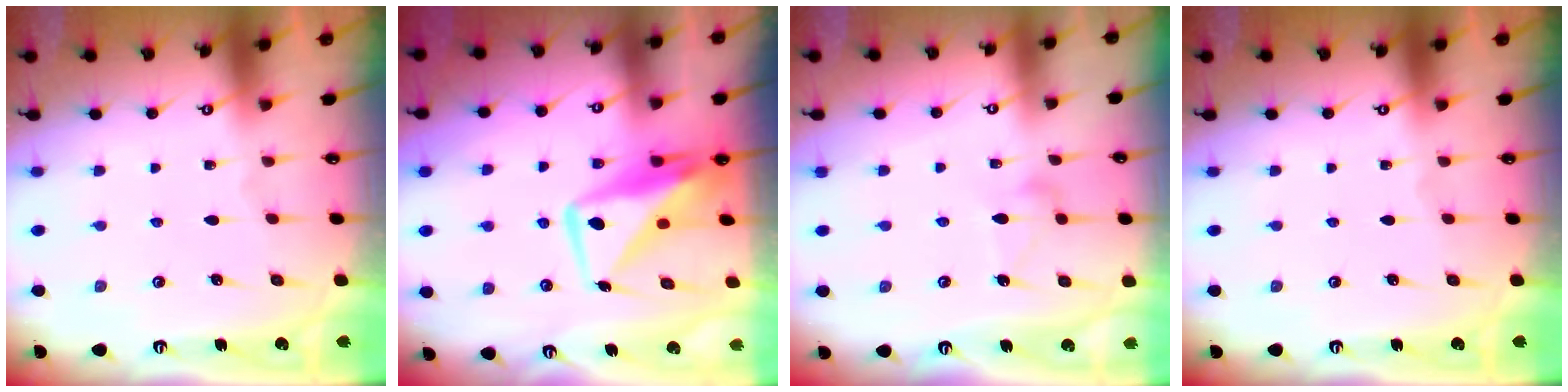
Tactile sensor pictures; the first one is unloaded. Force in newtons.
{"total": 11.3, "press": 11.2, "slide": 0.9}
{"total": 7.5, "press": 7.5, "slide": 0.4}
{"total": 0.0}